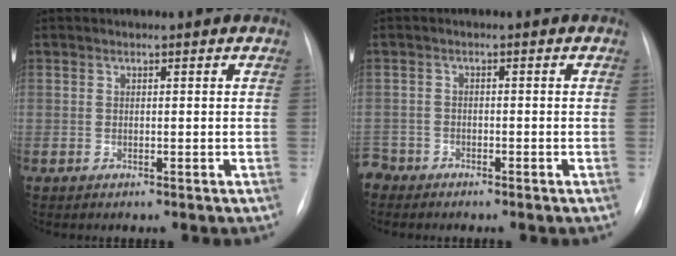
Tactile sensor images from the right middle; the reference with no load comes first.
{"total": 2.7, "force": [-2.4, 1.2, -0.4], "torque": [0.008, 0.000, -0.048]}